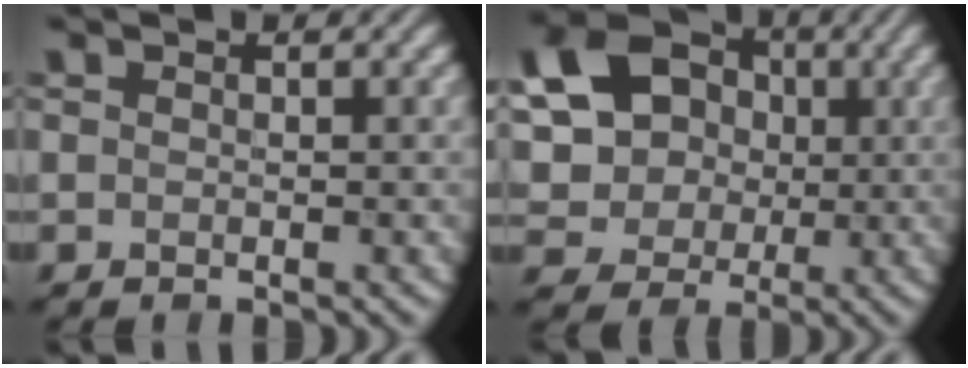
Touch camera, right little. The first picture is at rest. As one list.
[{"total": 13.1, "force": [3.0, 11.3, 6.0], "torque": [-0.169, 0.021, 0.056]}]